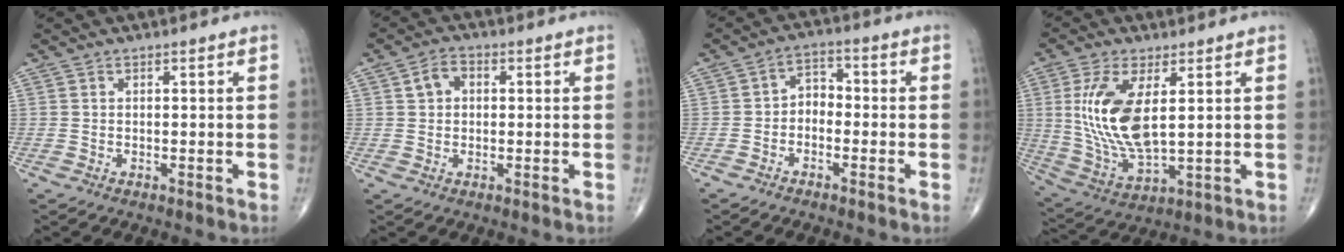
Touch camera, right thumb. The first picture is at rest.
{"total": 3.9, "force": [0.8, 3.0, 2.4], "torque": [-0.037, 0.012, 0.009]}
{"total": 4.3, "force": [-1.2, 3.1, 2.7], "torque": [-0.026, 0.027, -0.035]}
{"total": 15.0, "force": [3.0, 6.6, 13.2], "torque": [-0.272, -0.020, 0.071]}